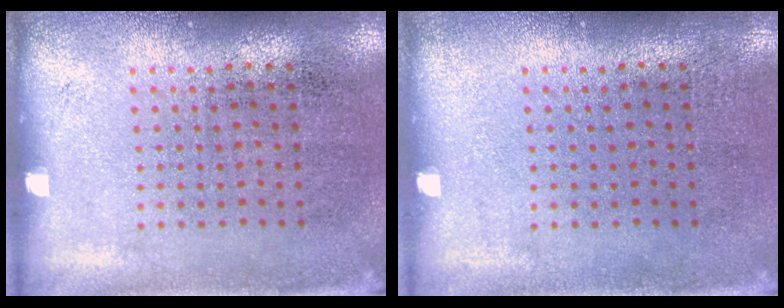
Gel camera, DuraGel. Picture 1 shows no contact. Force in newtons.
{"total": 0.0}